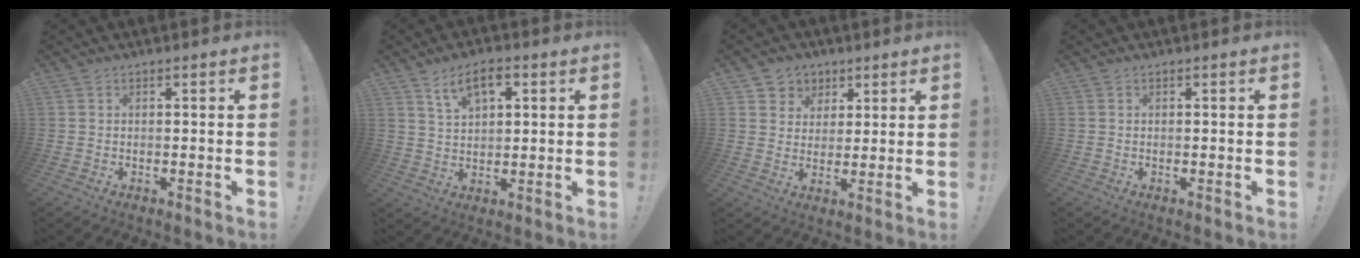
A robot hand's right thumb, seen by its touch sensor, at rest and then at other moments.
{"total": 8.0, "force": [3.9, 4.0, 5.8], "torque": [-0.095, -0.003, 0.071]}
{"total": 6.4, "force": [2.4, 5.9, 0.5], "torque": [0.000, -0.019, 0.048]}
{"total": 0.0}